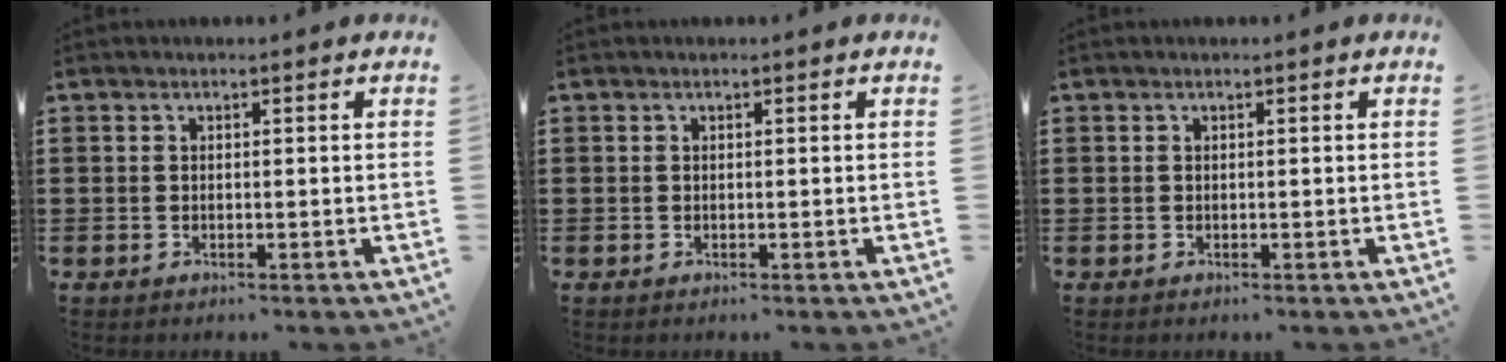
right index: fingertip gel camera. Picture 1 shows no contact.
{"total": 0.0}
{"total": 0.0}